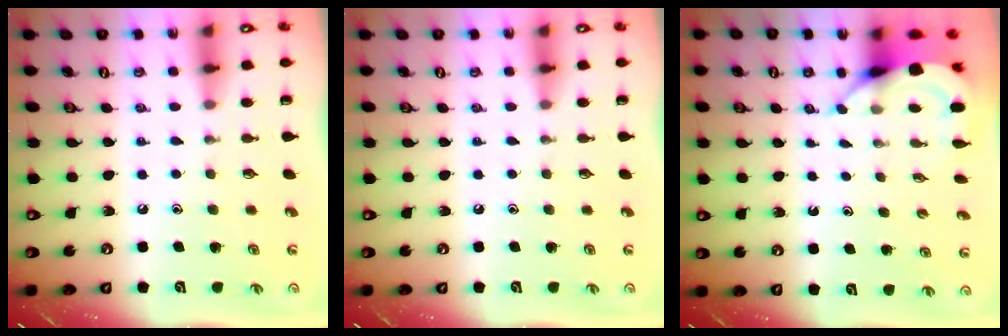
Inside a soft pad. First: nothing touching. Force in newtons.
{"total": 0.0}
{"total": 4.4, "press": 4.4, "slide": 0.5}